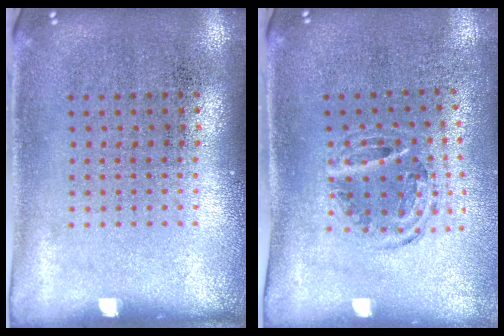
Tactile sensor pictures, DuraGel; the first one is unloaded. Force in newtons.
{"total": 1.0, "press": 0.9, "slide": 0.1}